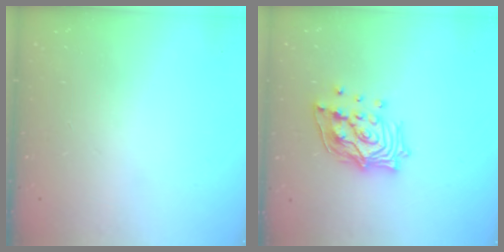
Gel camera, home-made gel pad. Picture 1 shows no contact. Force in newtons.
{"total": 15.4, "press": 15.3, "slide": 1.3}